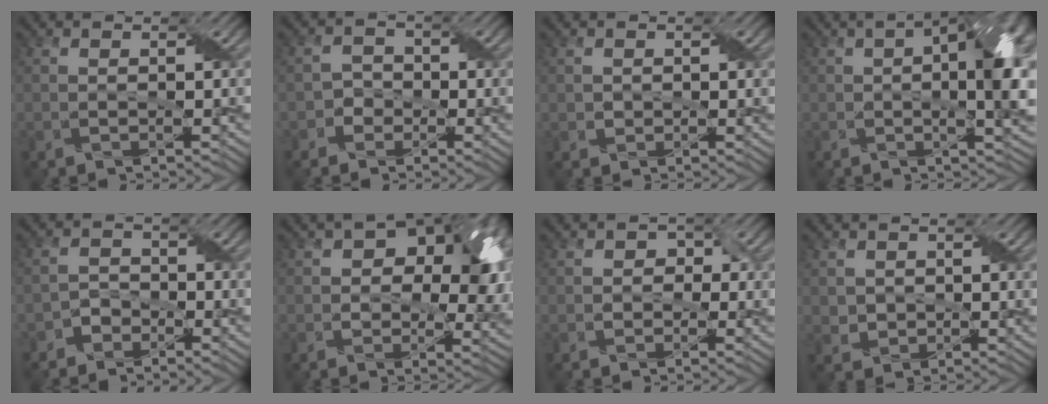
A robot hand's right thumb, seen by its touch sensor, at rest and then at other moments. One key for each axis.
{"total": 2.3, "fx": -1.1, "fy": 2.0, "fz": 0.5, "tx": -0.004, "ty": 0.005, "tz": -0.027}
{"total": 1.5, "fx": 0.4, "fy": 1.3, "fz": 0.6, "tx": -0.020, "ty": -0.003, "tz": 0.008}
{"total": 12.1, "fx": 0.7, "fy": 5.2, "fz": 10.9, "tx": -0.141, "ty": 0.006, "tz": 0.012}
{"total": 2.3, "fx": -1.7, "fy": 1.4, "fz": 0.5, "tx": -0.010, "ty": 0.009, "tz": -0.040}
{"total": 13.4, "fx": 4.0, "fy": 8.2, "fz": 9.9, "tx": -0.119, "ty": 0.009, "tz": 0.065}
{"total": 2.3, "fx": 0.0, "fy": 2.1, "fz": 1.1, "tx": -0.012, "ty": 0.007, "tz": -0.006}
{"total": 2.2, "fx": 0.8, "fy": 1.9, "fz": 0.7, "tx": -0.030, "ty": -0.005, "tz": 0.014}